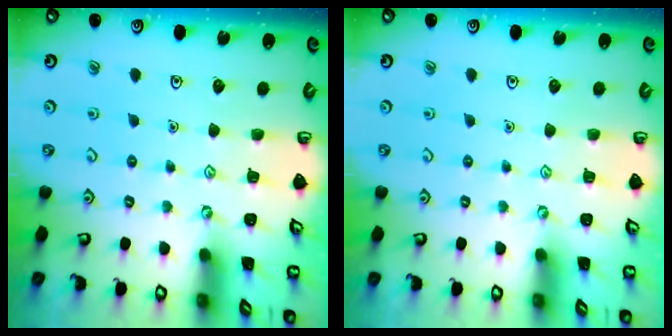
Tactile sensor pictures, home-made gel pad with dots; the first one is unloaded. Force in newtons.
{"total": 0.0}